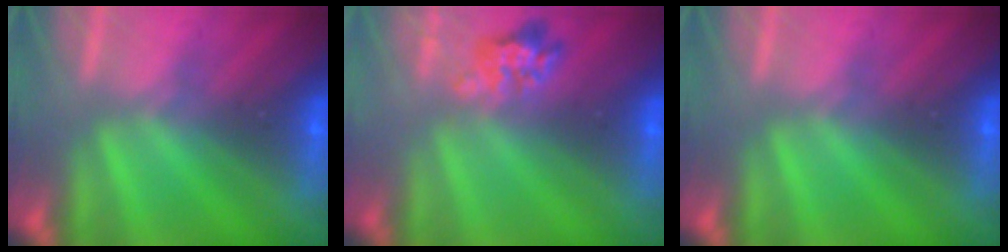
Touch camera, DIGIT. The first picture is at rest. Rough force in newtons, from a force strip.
{"total": 2.4}
{"total": 0.0}